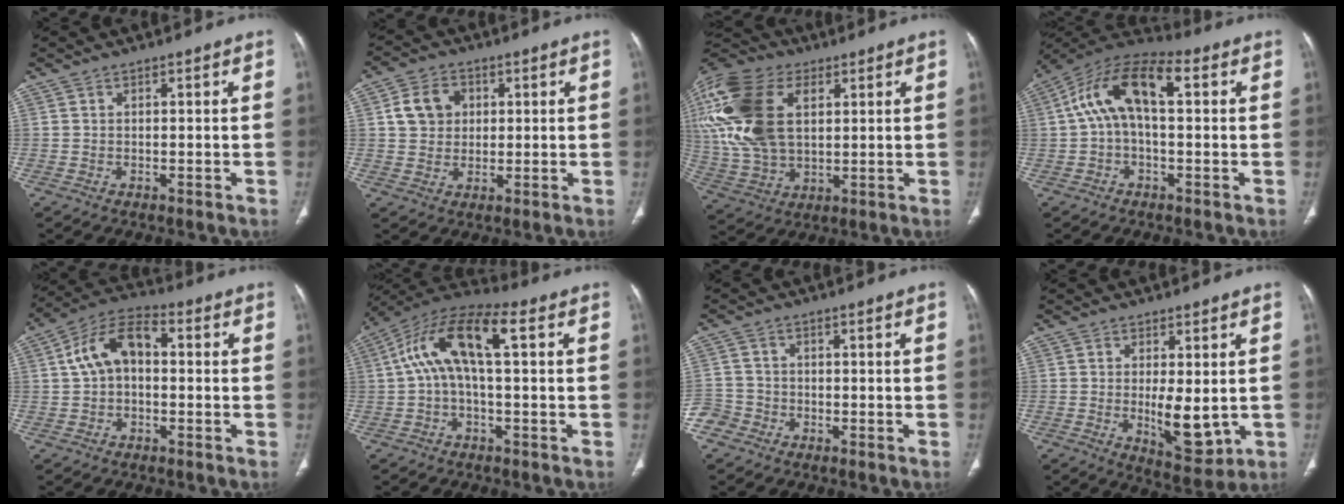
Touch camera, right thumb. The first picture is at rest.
{"total": 7.2, "force": [1.8, 6.0, 3.6], "torque": [-0.044, 0.001, 0.029]}
{"total": 23.6, "force": [6.3, 14.6, 17.5], "torque": [-0.393, 0.003, 0.117]}
{"total": 12.9, "force": [2.1, 6.3, 11.0], "torque": [-0.200, 0.046, 0.030]}
{"total": 9.9, "force": [0.8, 6.1, 7.7], "torque": [-0.135, 0.034, 0.002]}
{"total": 12.6, "force": [1.8, 4.7, 11.6], "torque": [-0.228, 0.047, 0.026]}
{"total": 4.4, "force": [-2.4, 3.7, 0.5], "torque": [0.005, 0.019, -0.051]}
{"total": 8.2, "force": [-0.4, 3.4, 7.4], "torque": [-0.098, -0.020, 0.006]}